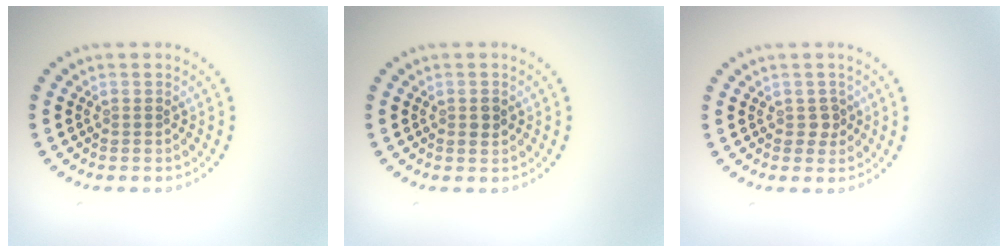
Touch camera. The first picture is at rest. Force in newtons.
{"total": 1.0, "press": 1.0, "slide": 0.1}
{"total": 1.2, "press": 1.0, "slide": 0.6}